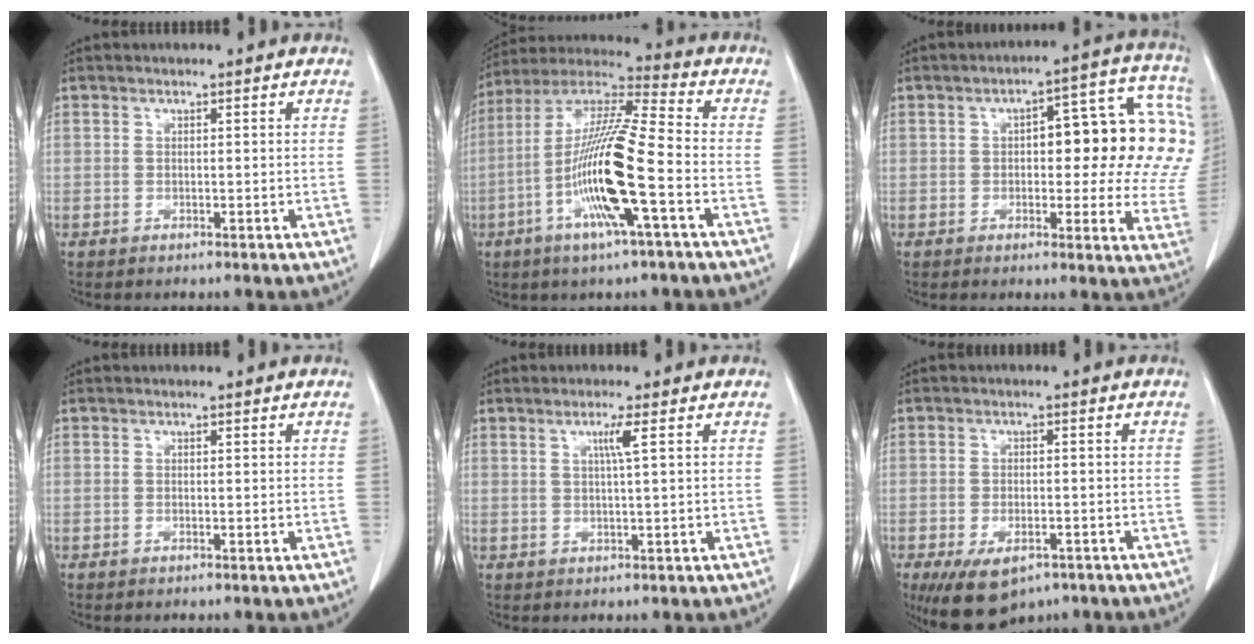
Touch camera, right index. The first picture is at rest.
{"total": 16.6, "force": [-4.8, 0.6, 15.9], "torque": [-0.318, -0.006, -0.097]}
{"total": 17.6, "force": [2.9, 6.5, 16.1], "torque": [-0.160, 0.045, 0.030]}
{"total": 0.0}
{"total": 2.5, "force": [0.9, -0.6, 2.3], "torque": [-0.044, -0.003, 0.016]}
{"total": 9.1, "force": [-5.8, 4.5, 5.3], "torque": [-0.089, -0.007, -0.086]}